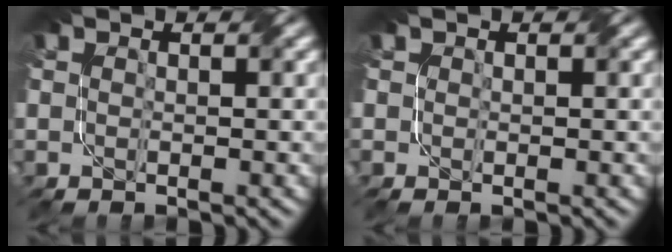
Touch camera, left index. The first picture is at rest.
{"total": 0.0}